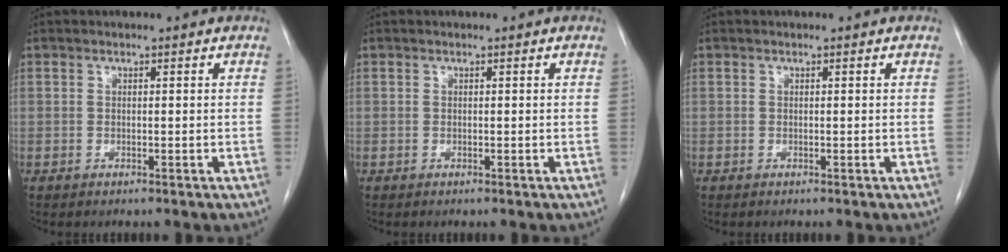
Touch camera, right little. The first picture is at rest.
{"total": 0.0}
{"total": 0.0}